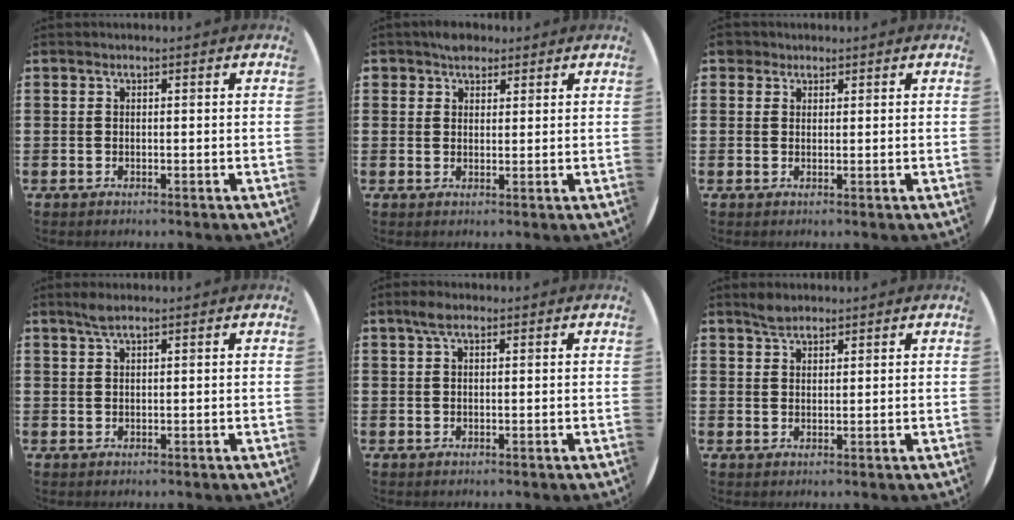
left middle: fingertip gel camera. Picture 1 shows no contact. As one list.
[{"total": 2.4, "force": [2.0, 1.3, 0.1], "torque": [0.001, 0.001, 0.039]}, {"total": 1.5, "force": [1.2, 0.8, 0.2], "torque": [0.001, 0.003, 0.020]}, {"total": 1.6, "force": [1.2, 0.2, 1.1], "torque": [-0.023, 0.003, 0.022]}, {"total": 2.0, "force": [1.1, 0.8, 1.4], "torque": [-0.030, 0.007, 0.018]}, {"total": 2.0, "force": [1.8, 0.7, 0.3], "torque": [-0.010, 0.003, 0.035]}]